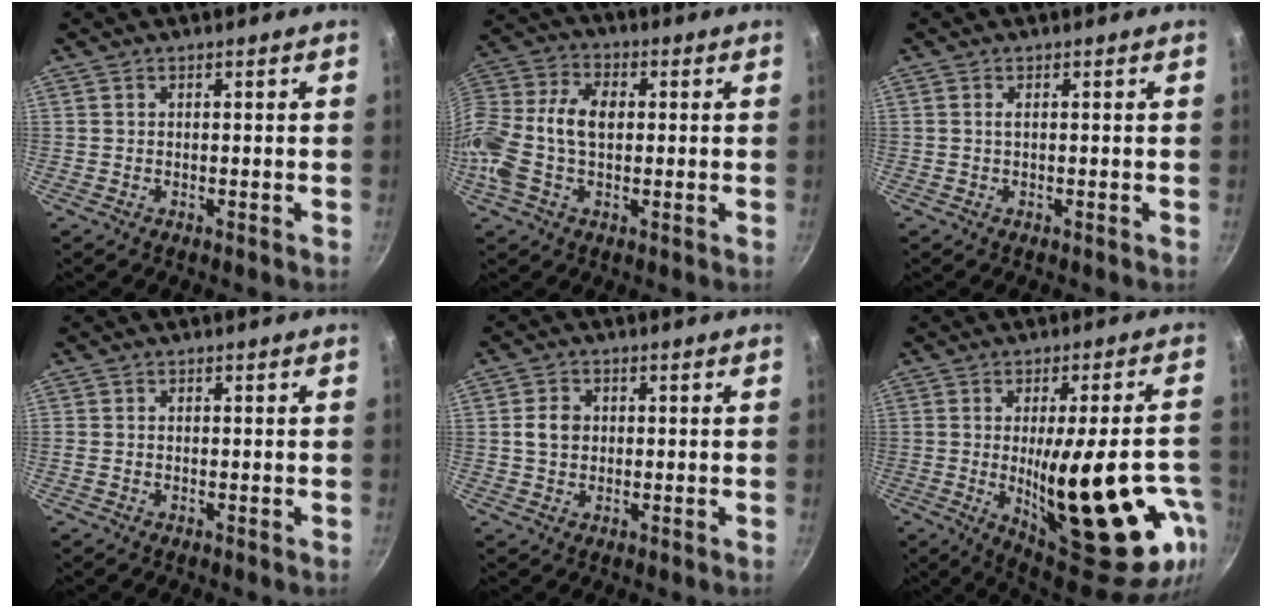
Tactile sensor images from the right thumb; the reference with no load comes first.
{"total": 14.8, "force": [-0.3, 9.2, 11.6], "torque": [-0.232, 0.028, -0.022]}
{"total": 0.6, "force": [0.1, 0.1, 0.6], "torque": [-0.011, 0.001, 0.000]}
{"total": 0.8, "force": [0.0, 0.7, 0.5], "torque": [-0.010, 0.003, -0.001]}
{"total": 4.0, "force": [0.3, 3.3, 2.3], "torque": [-0.029, 0.006, 0.001]}
{"total": 27.1, "force": [-6.8, 8.3, 24.8], "torque": [-0.316, -0.015, -0.072]}